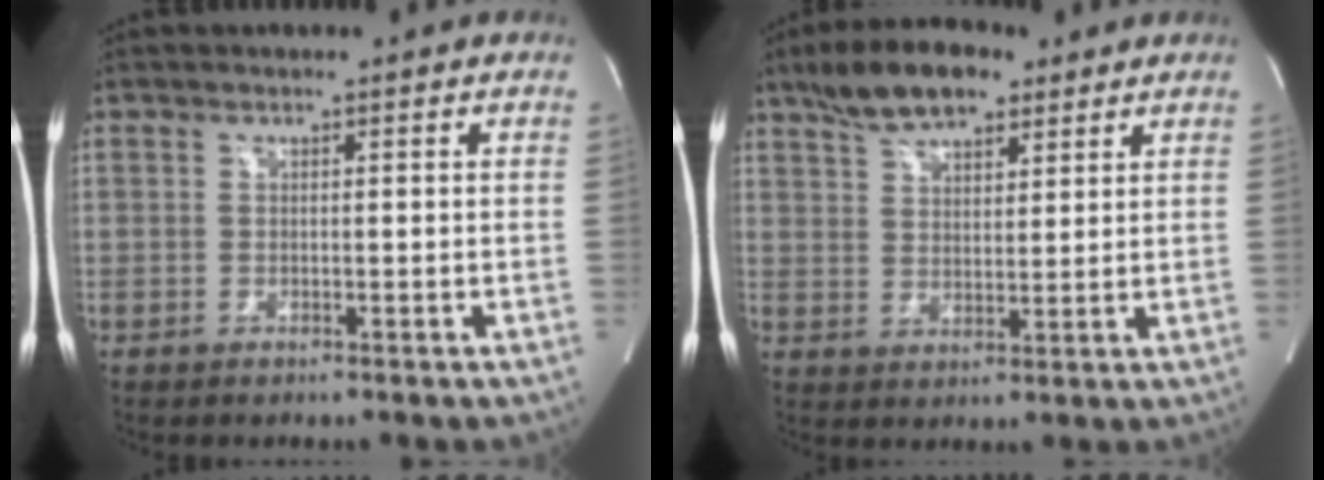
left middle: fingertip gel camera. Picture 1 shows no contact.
{"total": 9.4, "force": [6.6, 3.8, 5.5], "torque": [-0.100, 0.017, 0.118]}